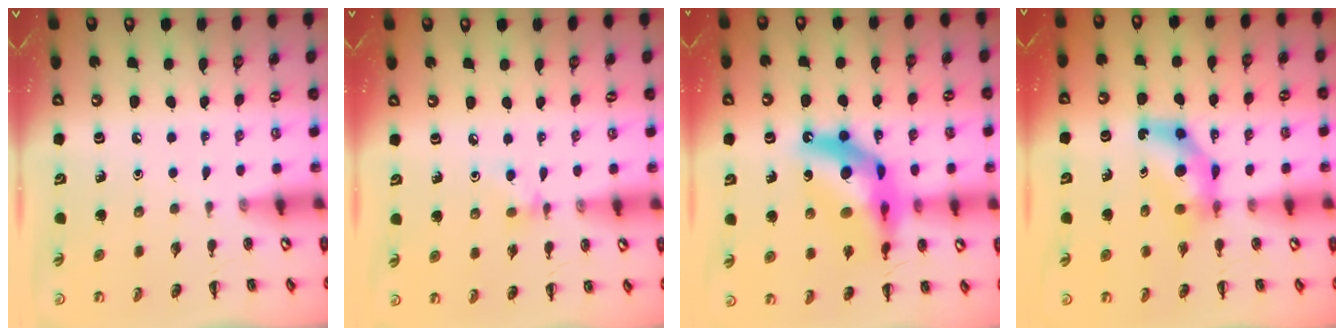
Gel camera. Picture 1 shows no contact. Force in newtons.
{"total": 4.4, "press": 4.3, "slide": 1.1}
{"total": 17.1, "press": 16.5, "slide": 4.7}
{"total": 7.2, "press": 7.1, "slide": 0.8}